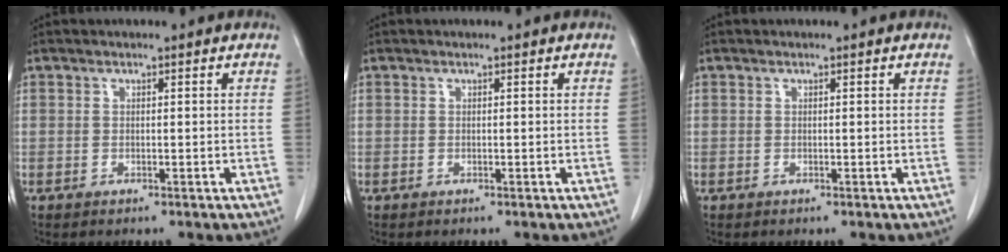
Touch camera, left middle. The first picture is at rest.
{"total": 0.0}
{"total": 0.0}